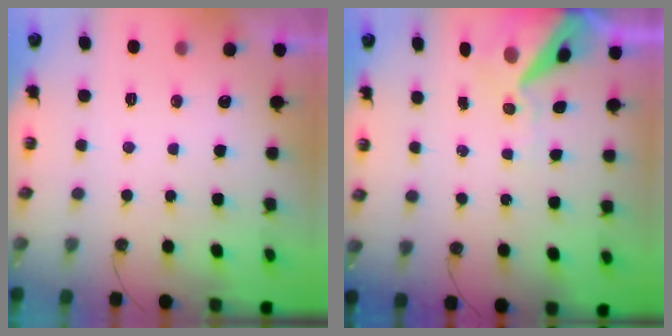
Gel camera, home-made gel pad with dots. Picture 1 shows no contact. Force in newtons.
{"total": 12.0, "press": 11.8, "slide": 1.9}